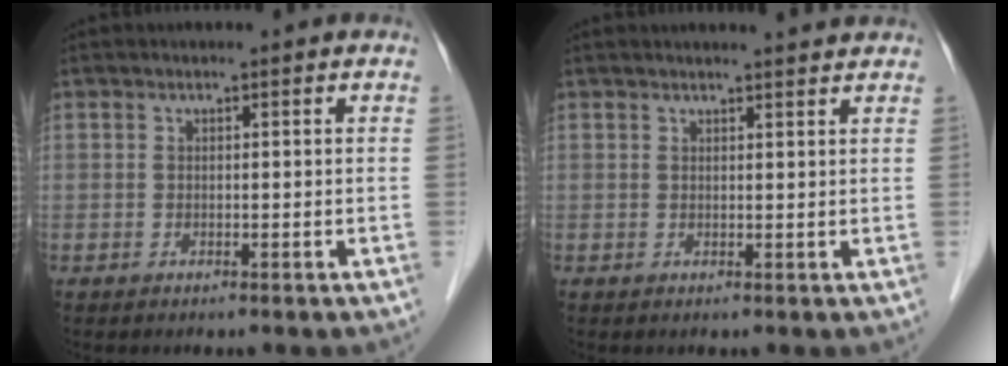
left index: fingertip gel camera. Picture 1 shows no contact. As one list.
[{"total": 3.6, "force": [3.5, 0.0, 1.0], "torque": [-0.018, 0.008, 0.039]}]